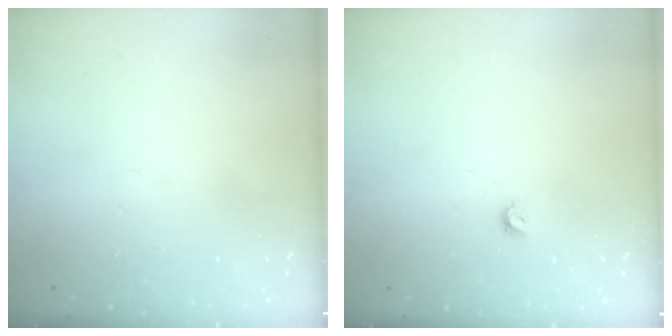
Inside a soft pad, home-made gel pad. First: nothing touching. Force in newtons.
{"total": 3.6, "press": 3.6, "slide": 0.7}